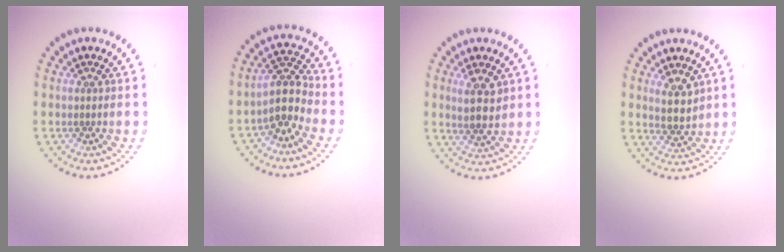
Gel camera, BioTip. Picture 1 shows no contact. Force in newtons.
{"total": 3.3, "press": 2.5, "slide": 2.1}
{"total": 2.8, "press": 2.6, "slide": 1.0}
{"total": 2.5, "press": 2.3, "slide": 1.1}